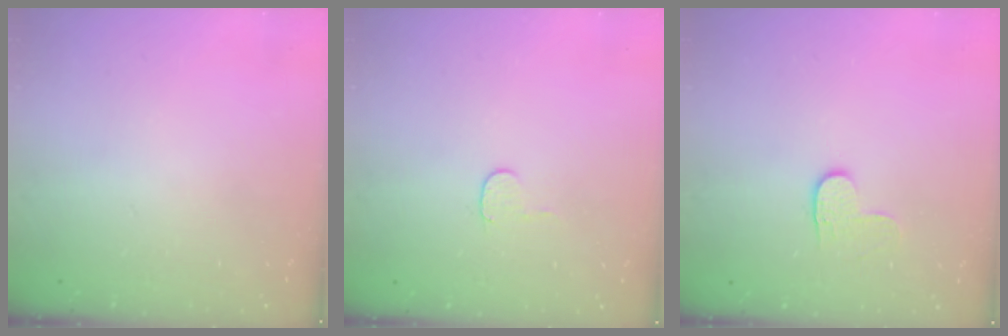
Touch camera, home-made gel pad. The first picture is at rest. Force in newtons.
{"total": 4.0, "press": 4.0, "slide": 0.4}
{"total": 4.2, "press": 4.2, "slide": 0.5}